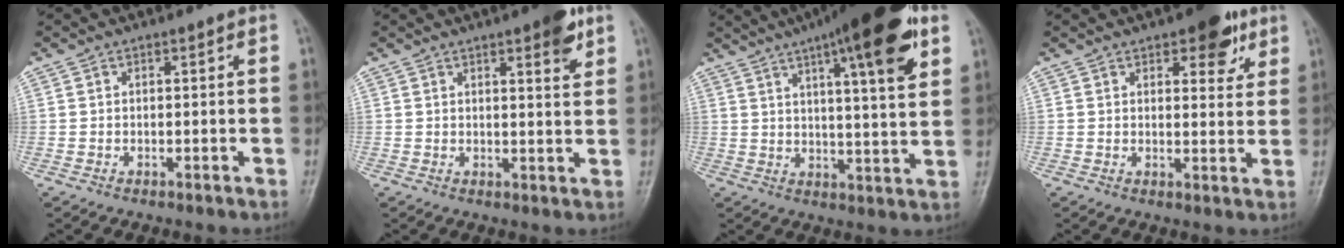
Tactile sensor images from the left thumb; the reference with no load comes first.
{"total": 5.6, "force": [3.3, 1.4, 4.3], "torque": [-0.048, -0.015, 0.038]}
{"total": 19.7, "force": [10.3, 4.3, 16.3], "torque": [-0.224, -0.022, 0.146]}
{"total": 8.1, "force": [4.5, 3.7, 5.6], "torque": [-0.042, -0.017, 0.054]}